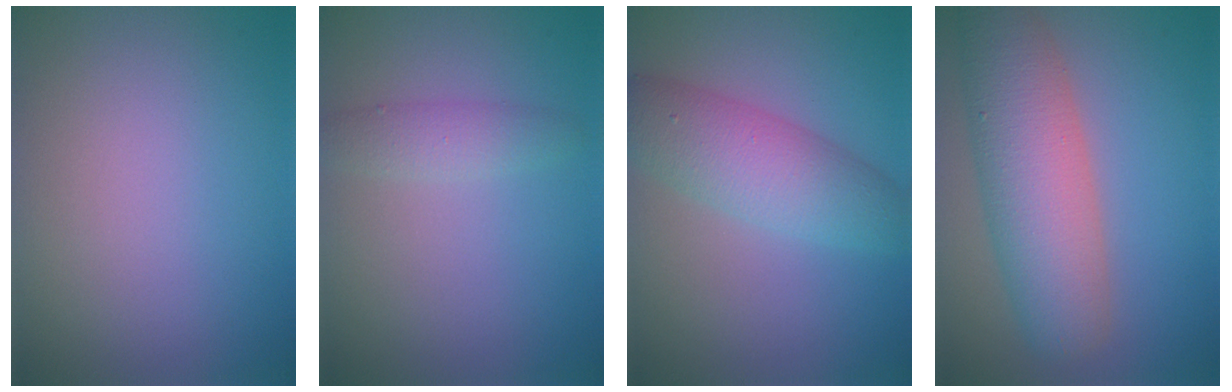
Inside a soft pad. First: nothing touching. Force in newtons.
{"total": 1.9, "press": 1.9, "slide": 0.1}
{"total": 5.4, "press": 5.4, "slide": 0.1}
{"total": 7.8, "press": 7.8, "slide": 0.5}